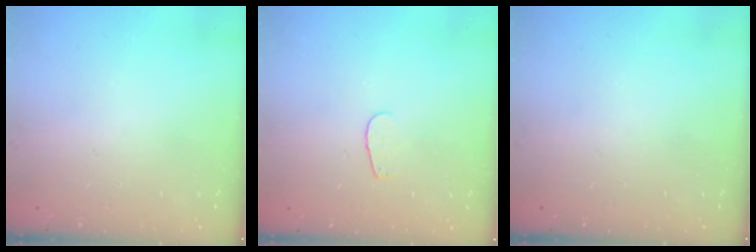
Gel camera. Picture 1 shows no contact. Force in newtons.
{"total": 2.6, "press": 2.5, "slide": 0.3}
{"total": 0.0}